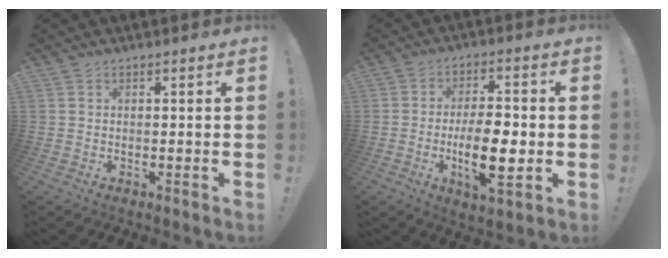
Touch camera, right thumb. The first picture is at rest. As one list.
[{"total": 13.1, "force": [-2.7, 4.9, 11.8], "torque": [-0.196, -0.003, -0.053]}]